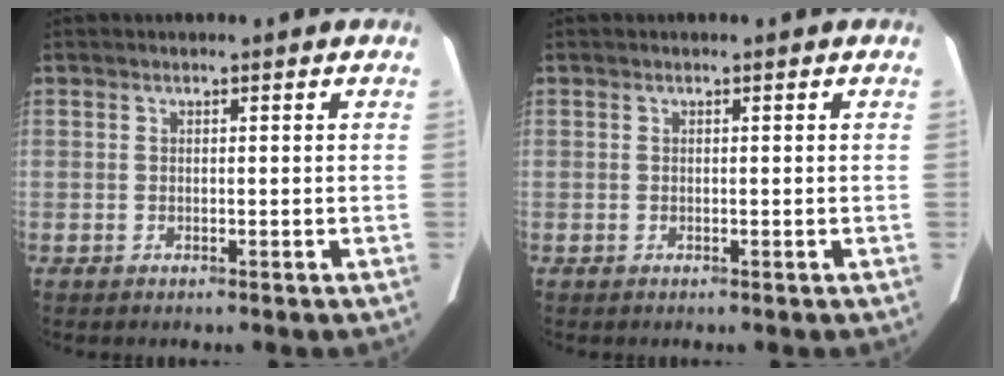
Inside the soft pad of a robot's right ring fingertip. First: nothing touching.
{"total": 0.0}